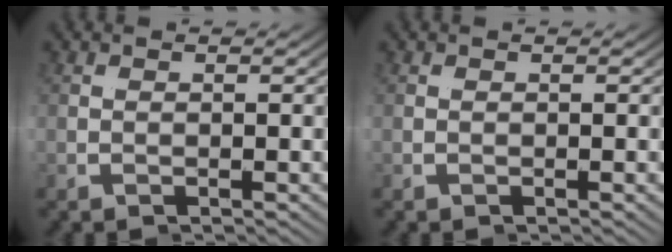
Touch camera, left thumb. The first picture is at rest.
{"total": 0.0}